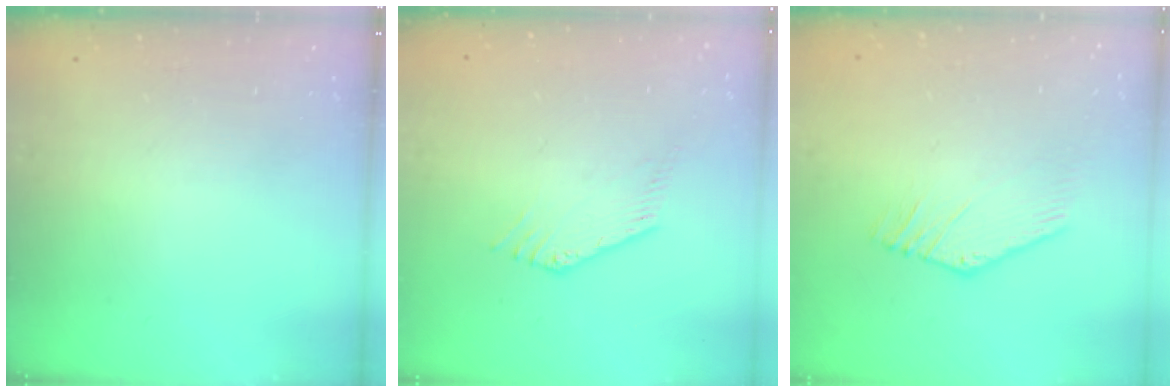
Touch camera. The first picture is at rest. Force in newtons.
{"total": 0.5, "press": 0.3, "slide": 0.4}
{"total": 4.0, "press": 4.0, "slide": 0.1}